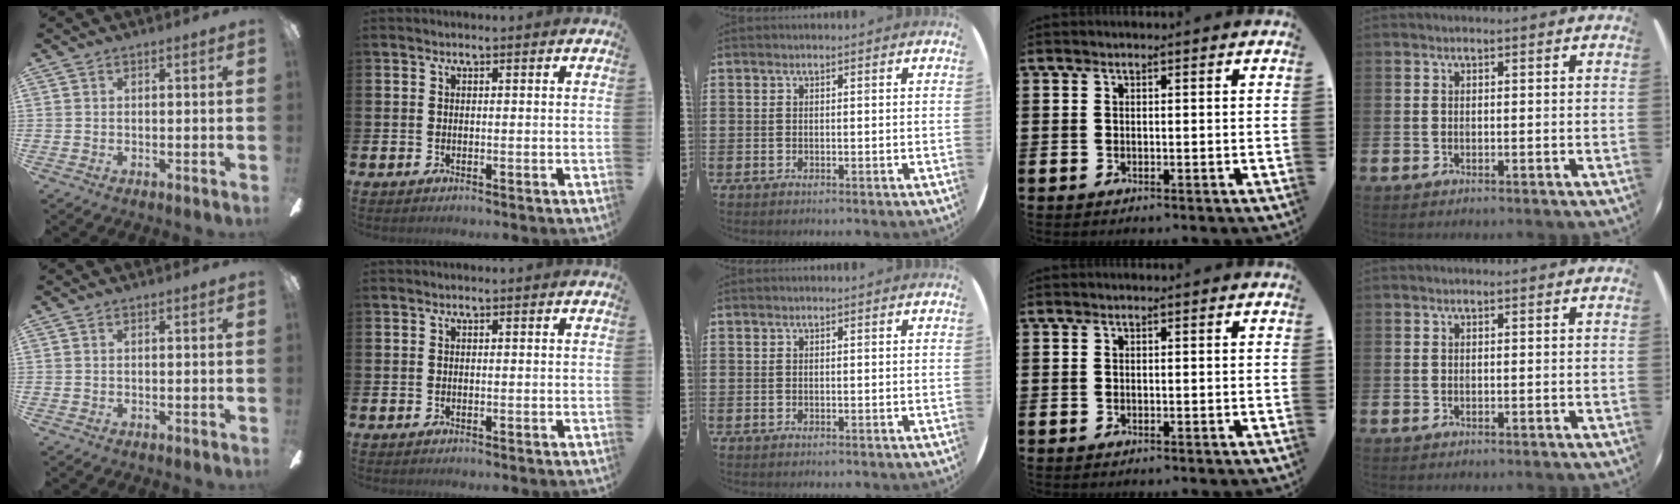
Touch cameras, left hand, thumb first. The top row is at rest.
{"thumb": {"total": 0.7, "force": [-0.5, 0.1, 0.5], "torque": [-0.008, 0.003, -0.010]}}